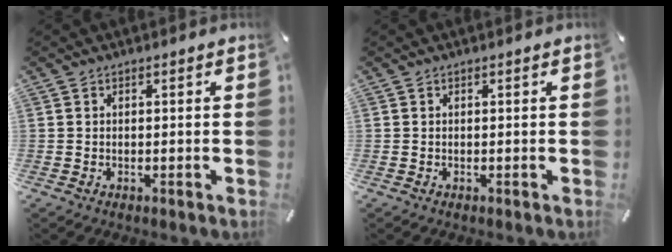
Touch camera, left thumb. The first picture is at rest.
{"total": 0.0}